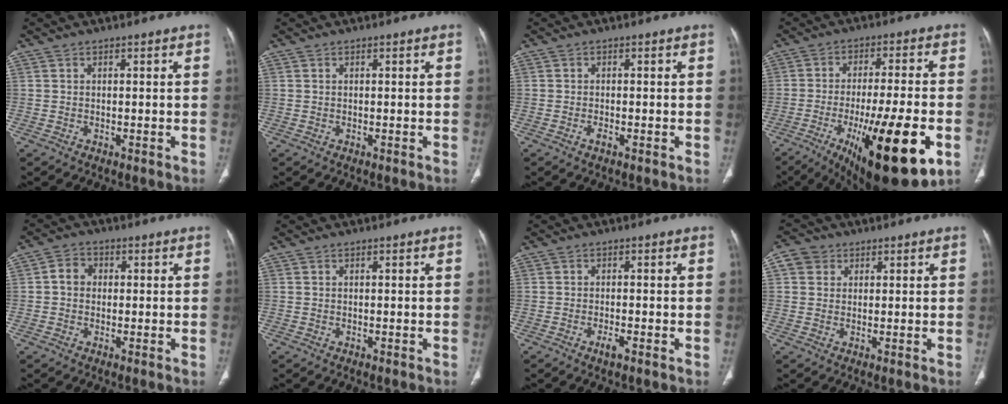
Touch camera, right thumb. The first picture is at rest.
{"total": 0.0}
{"total": 1.1, "force": [-0.6, 0.3, 0.9], "torque": [-0.020, -0.001, -0.013]}
{"total": 23.0, "force": [-8.1, 5.8, 20.8], "torque": [-0.291, -0.005, -0.109]}
{"total": 3.7, "force": [0.1, 3.1, 1.9], "torque": [-0.017, 0.011, -0.005]}
{"total": 0.0}
{"total": 1.9, "force": [-1.1, 0.3, 1.6], "torque": [-0.033, 0.000, -0.022]}
{"total": 4.0, "force": [1.5, 3.5, 1.2], "torque": [-0.009, 0.002, 0.027]}